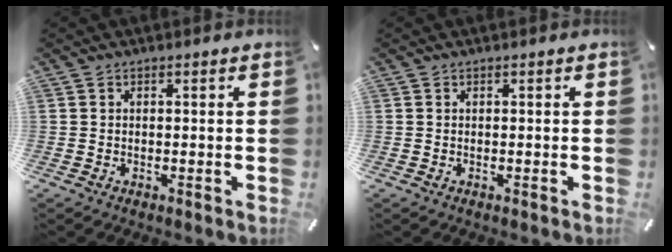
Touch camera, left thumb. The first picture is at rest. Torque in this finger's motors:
{"motor_torque": [-0.01, 0.00, -0.01, -0.04, 0.00]}